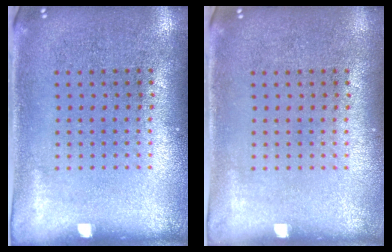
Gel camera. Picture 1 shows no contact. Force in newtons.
{"total": 0.0}